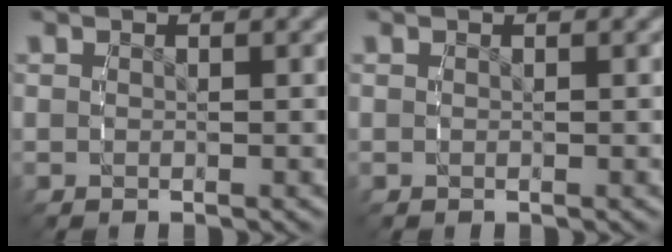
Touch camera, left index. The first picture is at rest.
{"total": 0.0}